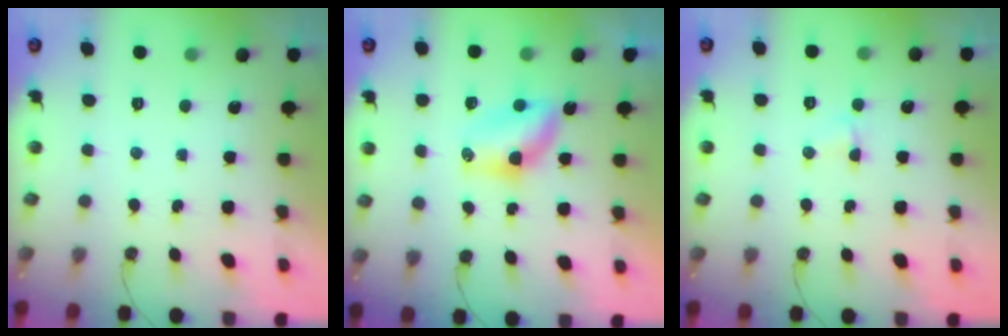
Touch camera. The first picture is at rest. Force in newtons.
{"total": 8.2, "press": 7.3, "slide": 3.8}
{"total": 3.6, "press": 3.6, "slide": 0.5}